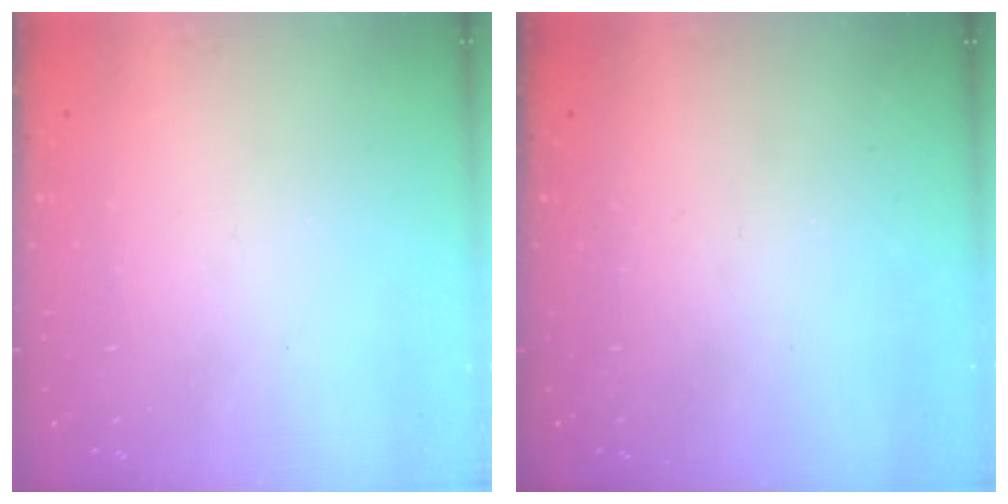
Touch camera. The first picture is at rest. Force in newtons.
{"total": 0.0}